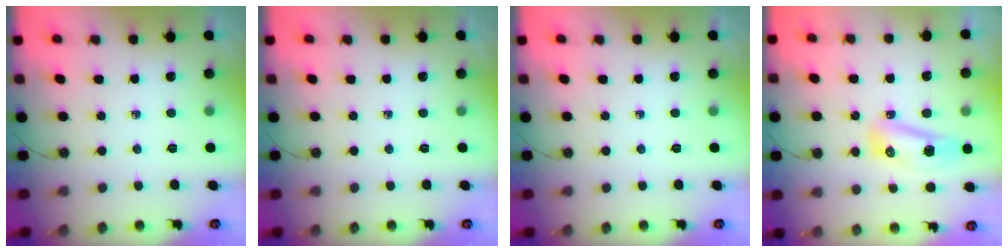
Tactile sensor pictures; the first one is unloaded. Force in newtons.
{"total": 0.0}
{"total": 0.0}
{"total": 20.2, "press": 11.9, "slide": 16.3}